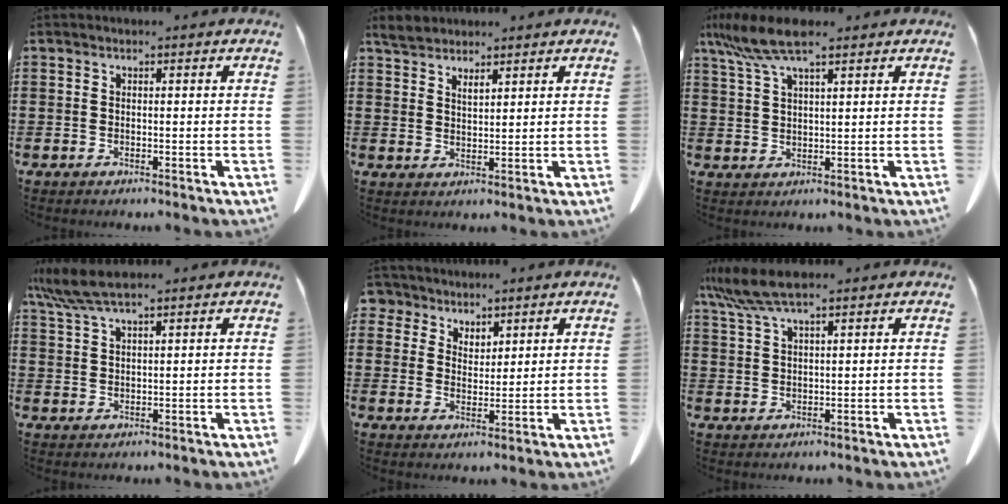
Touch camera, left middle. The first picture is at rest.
{"total": 3.0, "force": [2.6, 1.0, 1.1], "torque": [-0.028, 0.005, 0.050]}
{"total": 7.5, "force": [5.2, 1.6, 5.2], "torque": [-0.121, -0.006, 0.093]}
{"total": 6.1, "force": [4.7, 0.8, 3.8], "torque": [-0.084, -0.005, 0.088]}
{"total": 4.3, "force": [3.5, 2.6, 0.4], "torque": [-0.027, 0.002, 0.065]}
{"total": 6.9, "force": [5.1, 1.3, 4.5], "torque": [-0.106, -0.008, 0.091]}